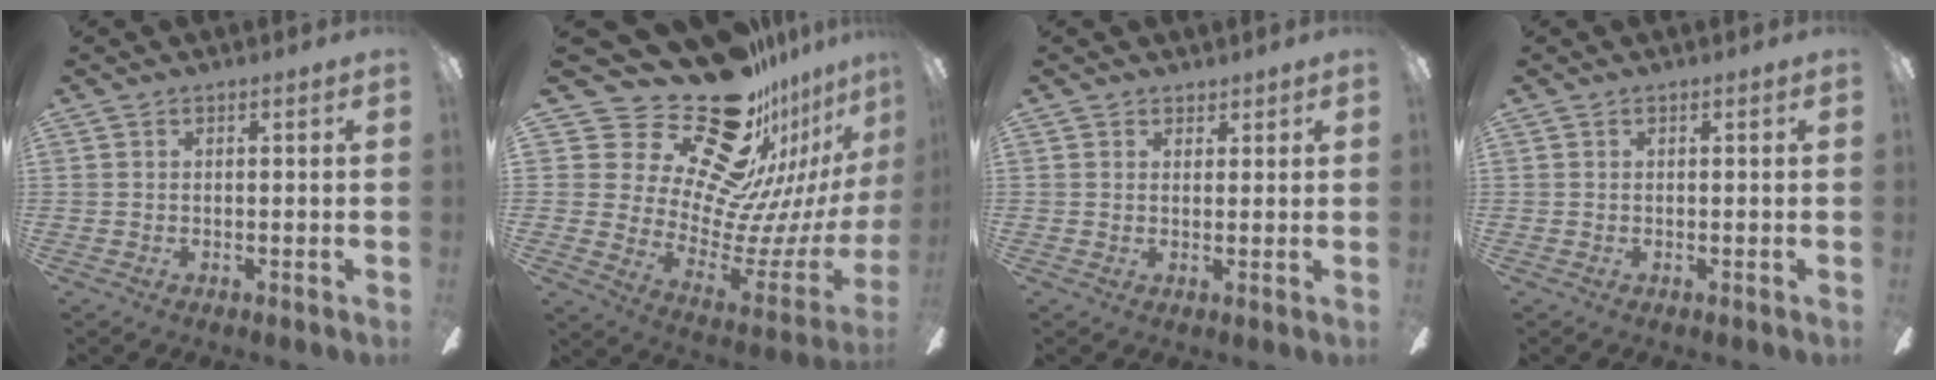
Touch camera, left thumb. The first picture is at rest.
{"total": 31.1, "force": [21.4, 15.5, 16.4], "torque": [-0.279, -0.185, 0.409]}
{"total": 2.3, "force": [1.7, 1.5, 0.1], "torque": [0.011, -0.004, 0.030]}
{"total": 0.0}